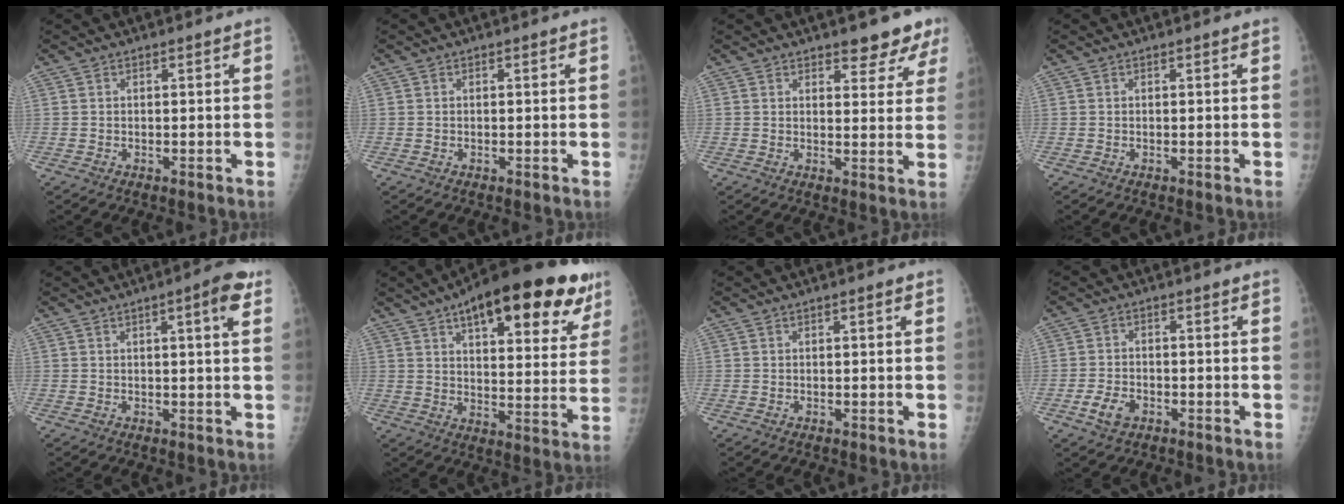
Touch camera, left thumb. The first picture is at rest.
{"total": 0.0}
{"total": 5.9, "force": [4.6, 2.5, 2.8], "torque": [0.001, -0.027, 0.053]}
{"total": 0.0}
{"total": 5.2, "force": [2.3, 0.8, 4.5], "torque": [-0.057, -0.003, 0.025]}
{"total": 26.2, "force": [14.8, 9.6, 19.3], "torque": [-0.244, -0.021, 0.207]}
{"total": 0.8, "force": [0.3, 0.2, 0.7], "torque": [-0.013, 0.002, 0.003]}
{"total": 4.1, "force": [-2.2, 2.7, 2.2], "torque": [-0.039, 0.008, -0.038]}